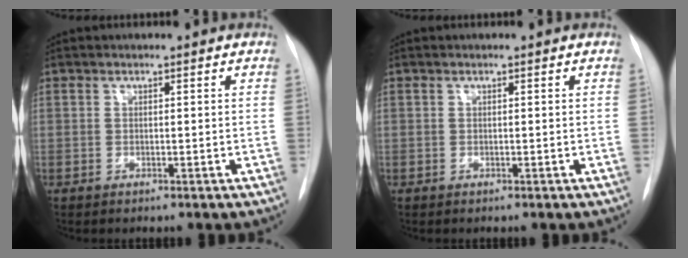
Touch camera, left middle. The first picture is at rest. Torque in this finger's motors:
{"motor_torque": [0.11, -0.11, -0.11, 0.00]}